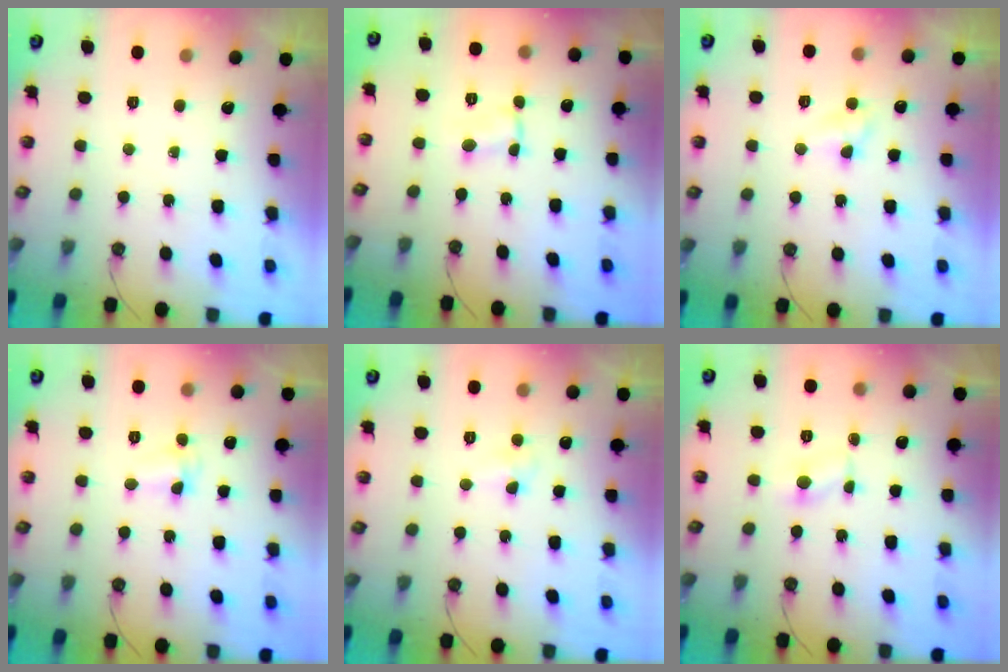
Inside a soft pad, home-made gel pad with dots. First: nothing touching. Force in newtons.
{"total": 1.0, "press": 1.0, "slide": 0.2}
{"total": 4.1, "press": 4.0, "slide": 0.5}
{"total": 2.2, "press": 2.2, "slide": 0.5}
{"total": 5.2, "press": 5.2, "slide": 0.7}
{"total": 2.3, "press": 2.3, "slide": 0.2}